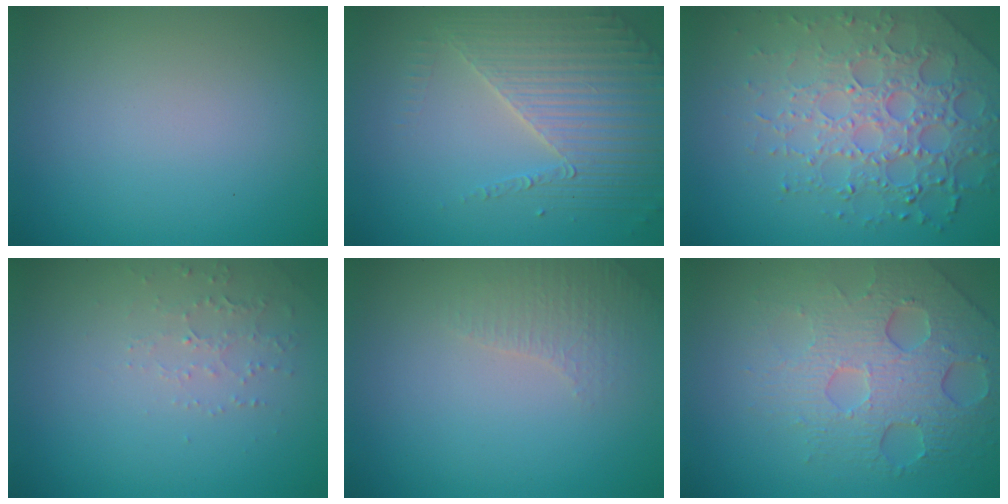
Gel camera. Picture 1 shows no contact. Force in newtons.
{"total": 4.0, "press": 3.8, "slide": 1.2}
{"total": 6.9, "press": 5.0, "slide": 4.7}
{"total": 1.5, "press": 1.5, "slide": 0.5}
{"total": 2.0, "press": 1.9, "slide": 0.5}
{"total": 6.6, "press": 4.8, "slide": 4.5}